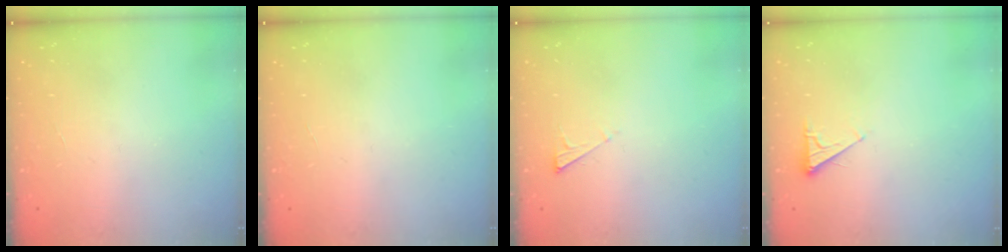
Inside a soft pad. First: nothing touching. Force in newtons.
{"total": 0.0}
{"total": 2.3, "press": 2.2, "slide": 0.4}
{"total": 2.5, "press": 2.5, "slide": 0.4}